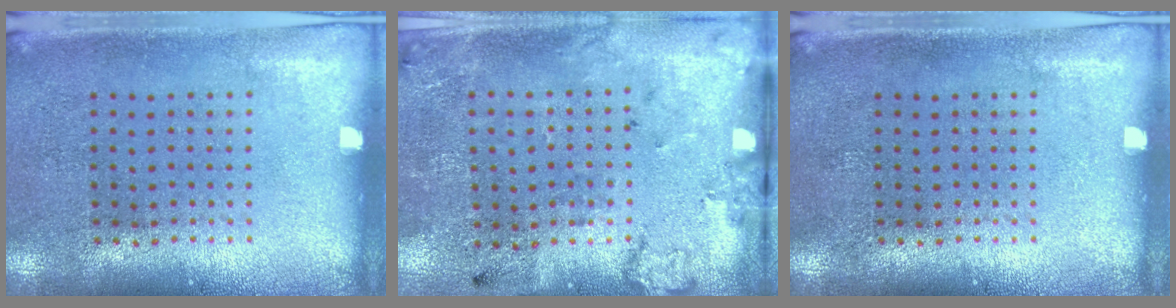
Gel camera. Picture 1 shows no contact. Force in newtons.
{"total": 2.3, "press": 1.4, "slide": 1.9}
{"total": 0.0}